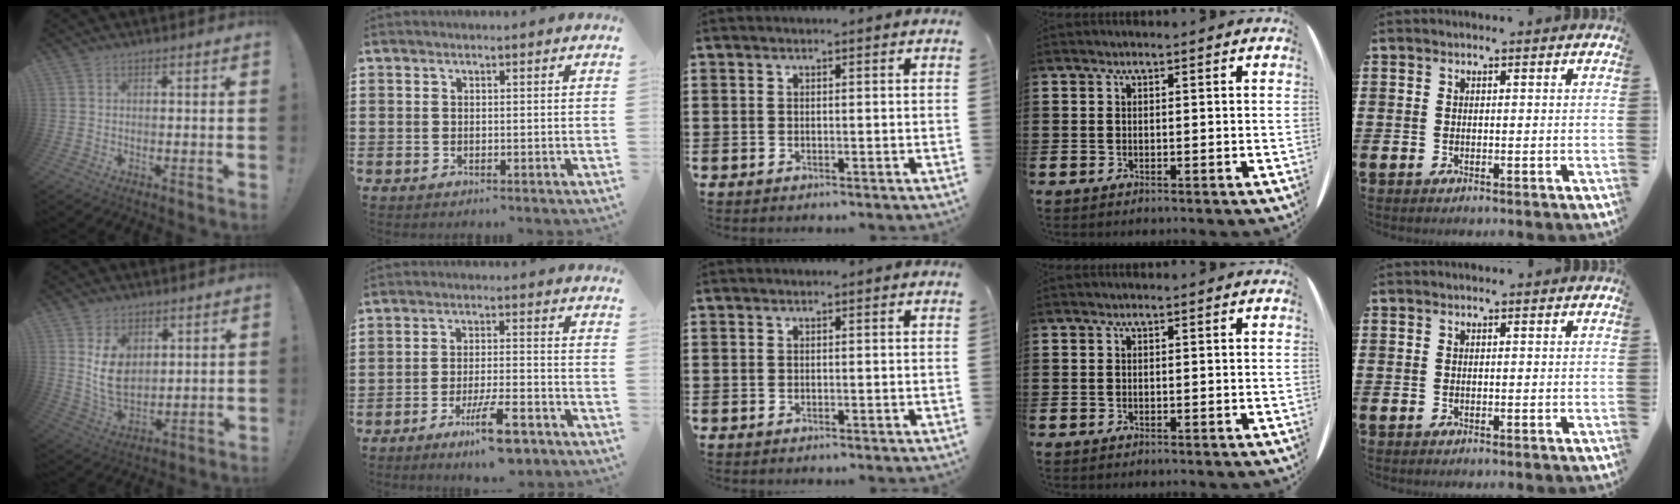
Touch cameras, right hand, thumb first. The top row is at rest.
{"thumb": {"total": 11.2, "force": [4.1, 8.2, 6.3], "torque": [-0.116, -0.021, 0.084]}, "index": {"total": 8.3, "force": [-5.2, 1.7, 6.2], "torque": [-0.107, 0.005, -0.090]}}